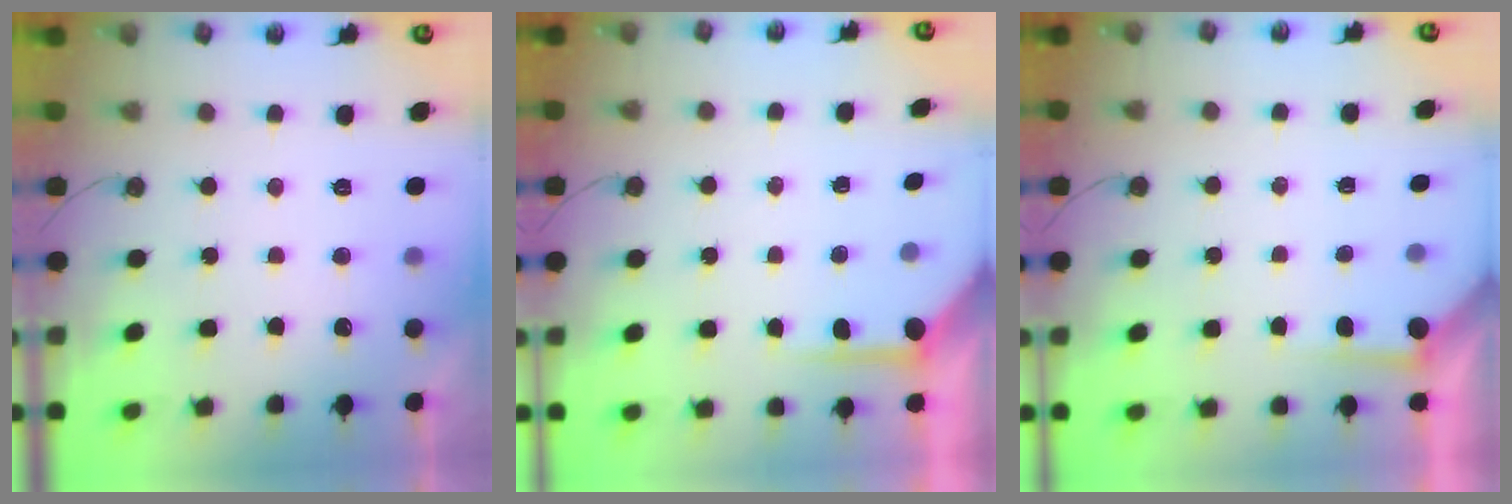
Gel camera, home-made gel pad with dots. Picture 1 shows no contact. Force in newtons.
{"total": 4.5, "press": 4.5, "slide": 0.2}
{"total": 2.5, "press": 2.5, "slide": 0.3}